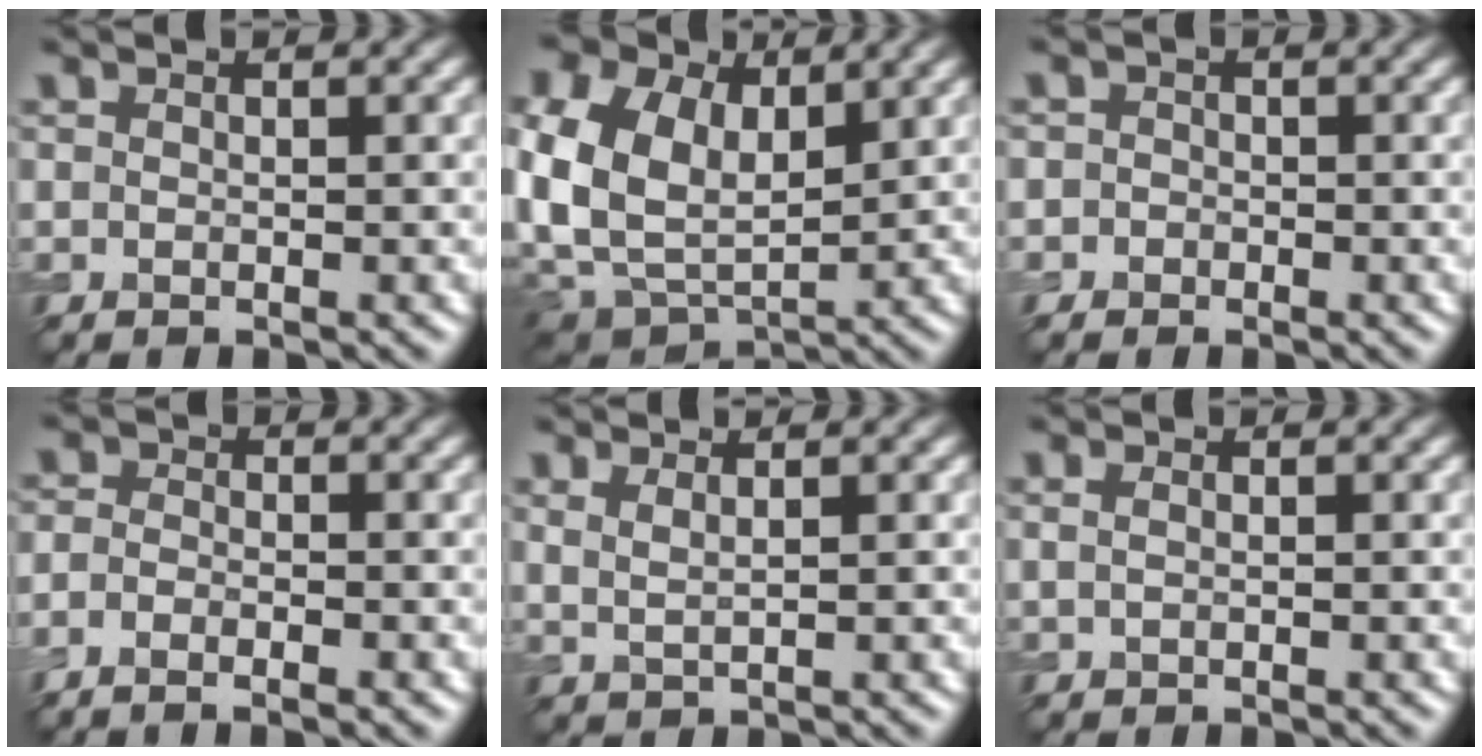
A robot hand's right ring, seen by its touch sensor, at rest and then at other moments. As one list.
[{"total": 14.9, "force": [3.0, 10.5, 10.1], "torque": [-0.227, 0.020, 0.060]}, {"total": 1.3, "force": [-0.3, 1.2, 0.3], "torque": [0.012, 0.002, -0.019]}, {"total": 2.5, "force": [-1.3, 1.2, 1.9], "torque": [-0.027, 0.003, -0.025]}, {"total": 1.8, "force": [1.1, 0.7, 1.3], "torque": [-0.021, -0.005, 0.021]}, {"total": 0.8, "force": [0.3, 0.5, 0.6], "torque": [-0.015, -0.001, 0.007]}]